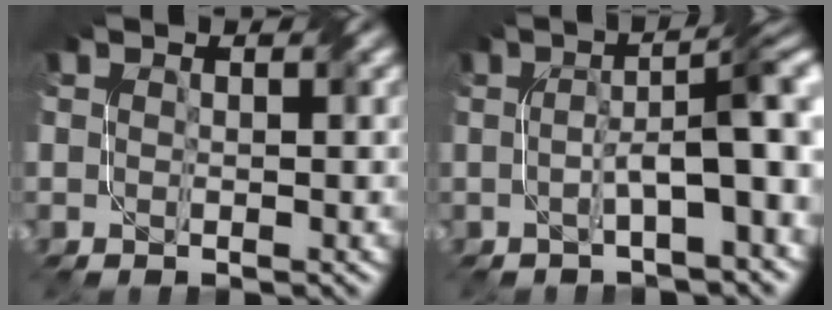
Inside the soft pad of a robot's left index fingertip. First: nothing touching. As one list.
[{"total": 7.2, "force": [-0.6, 1.7, 7.0], "torque": [-0.103, 0.019, -0.015]}]